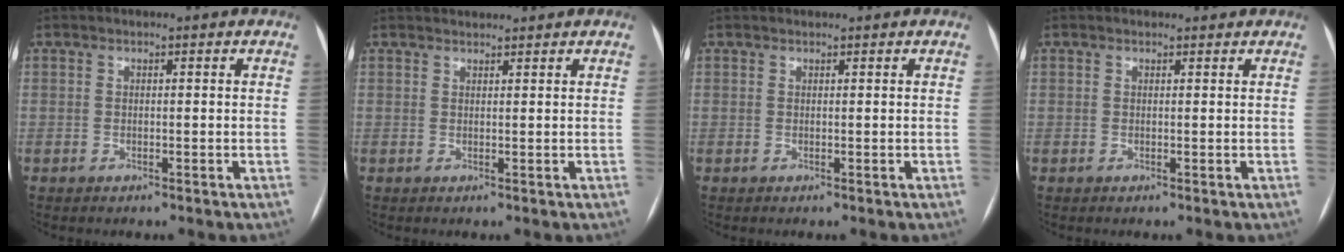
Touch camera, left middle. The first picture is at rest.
{"total": 2.0, "force": [2.0, -0.1, 0.0], "torque": [-0.001, 0.021, 0.038]}
{"total": 0.9, "force": [0.9, 0.1, 0.1], "torque": [-0.004, 0.017, 0.019]}
{"total": 1.4, "force": [1.3, 0.5, 0.1], "torque": [-0.007, 0.009, 0.013]}